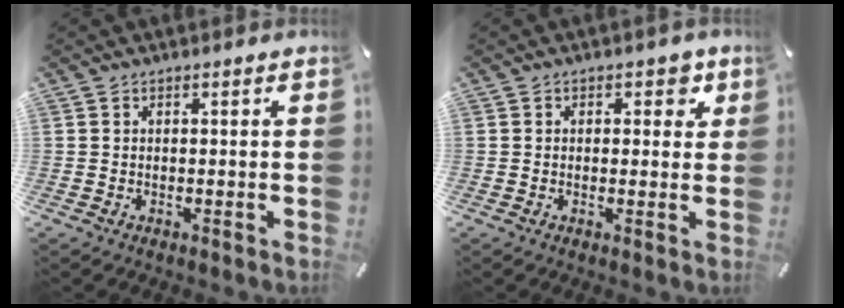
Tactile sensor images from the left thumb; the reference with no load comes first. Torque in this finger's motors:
{"motor_torque": [0.08, -0.32, -0.17, 0.12, -0.04]}